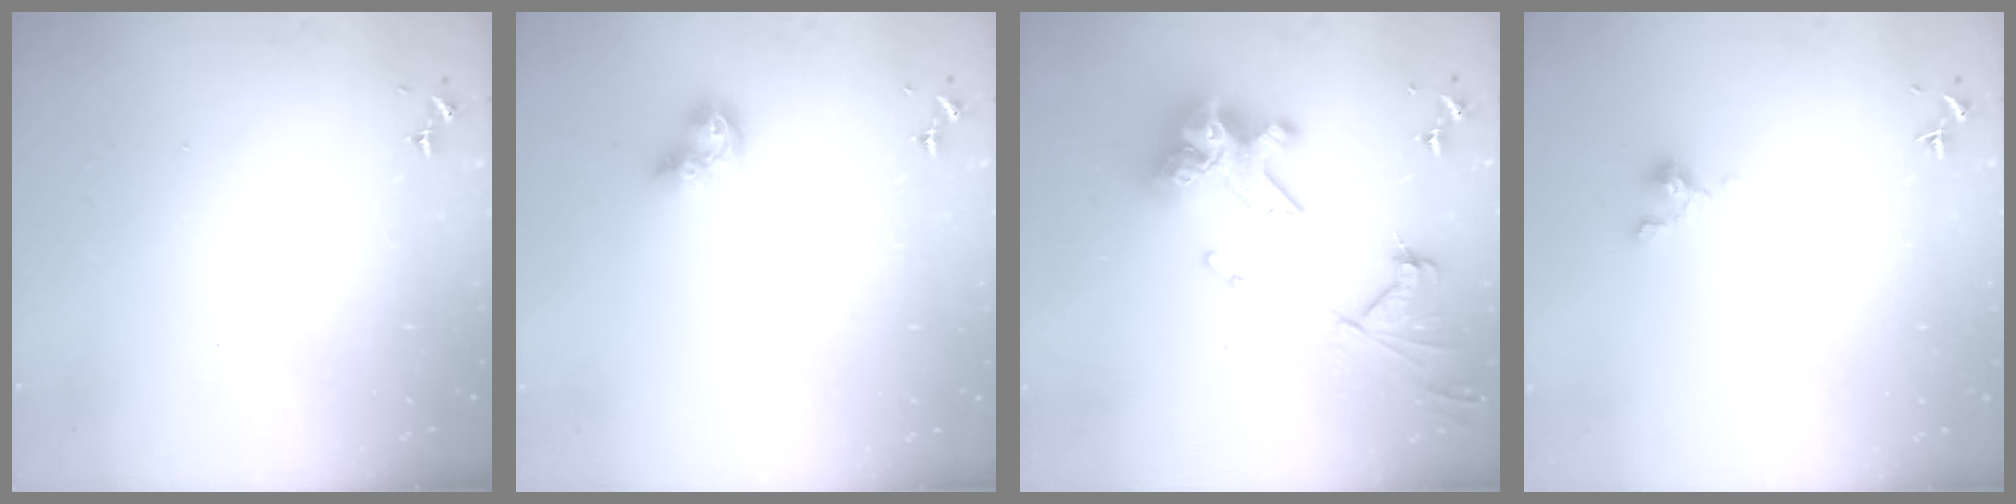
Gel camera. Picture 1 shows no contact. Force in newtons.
{"total": 8.0, "press": 7.9, "slide": 0.8}
{"total": 20.0, "press": 19.8, "slide": 2.4}
{"total": 3.7, "press": 3.7, "slide": 0.4}